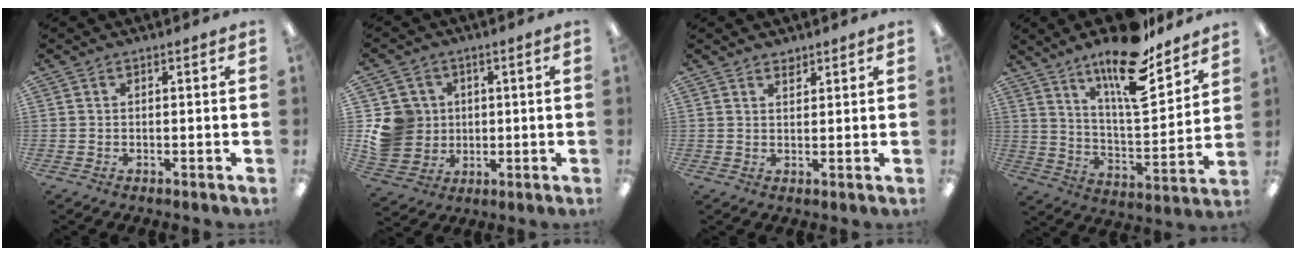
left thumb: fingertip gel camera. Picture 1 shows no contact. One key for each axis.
{"total": 10.7, "fx": 1.3, "fy": 10.3, "fz": 2.8, "tx": -0.067, "ty": 0.006, "tz": 0.035}
{"total": 1.8, "fx": 1.7, "fy": 0.6, "fz": 0.2, "tx": 0.002, "ty": -0.007, "tz": 0.031}
{"total": 17.8, "fx": 13.6, "fy": 4.6, "fz": 10.5, "tx": -0.185, "ty": -0.088, "tz": 0.227}